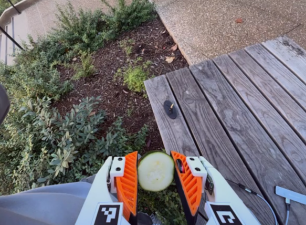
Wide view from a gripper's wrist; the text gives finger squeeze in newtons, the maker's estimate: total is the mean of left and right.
{"total": 12.8, "left": 13.1, "right": 12.4}